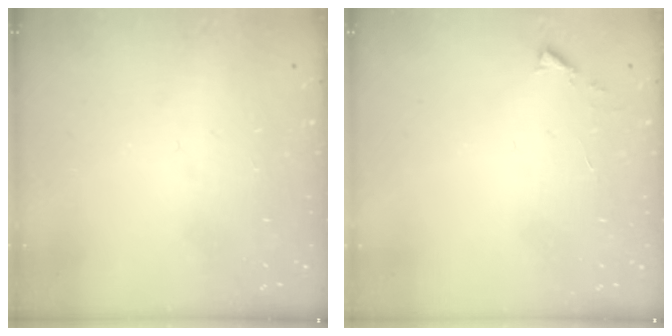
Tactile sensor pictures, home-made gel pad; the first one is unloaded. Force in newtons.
{"total": 3.1, "press": 3.1, "slide": 0.4}